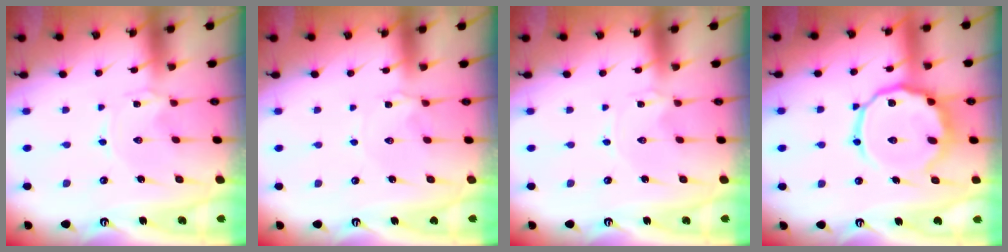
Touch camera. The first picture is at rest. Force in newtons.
{"total": 2.7, "press": 2.7, "slide": 0.5}
{"total": 0.0}
{"total": 14.5, "press": 14.4, "slide": 1.6}